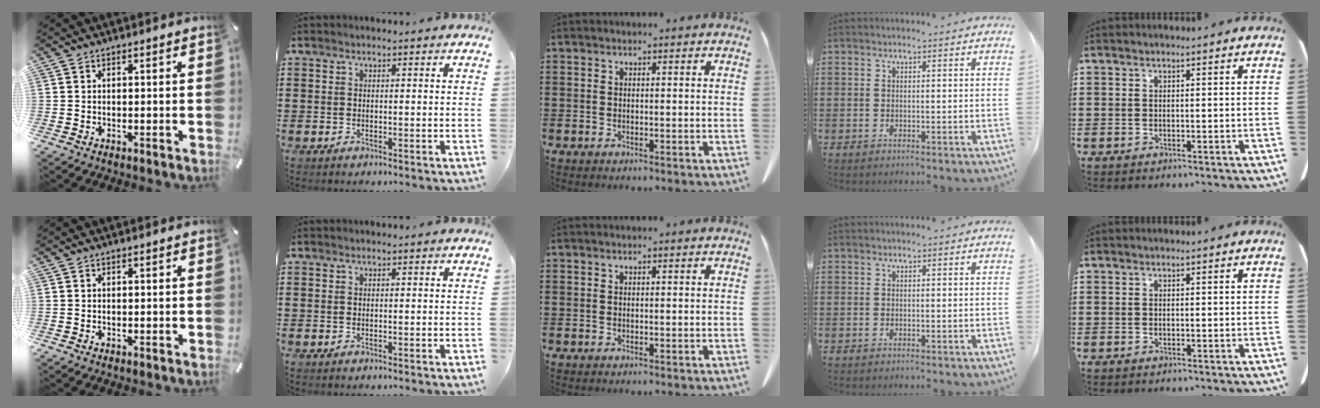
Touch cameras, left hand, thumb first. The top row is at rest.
{}